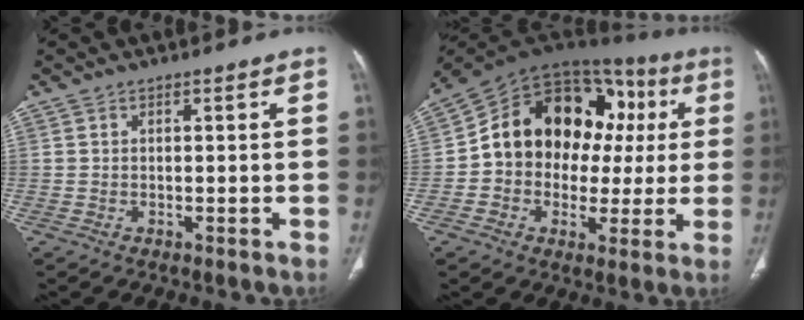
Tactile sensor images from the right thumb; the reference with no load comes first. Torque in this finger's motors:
{"motor_torque": [1.73, 1.80, 0.18, -0.08, 0.50]}